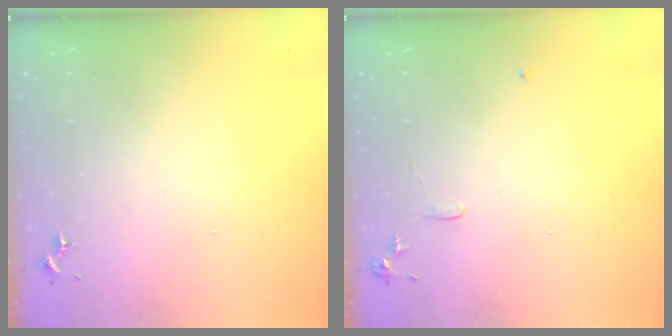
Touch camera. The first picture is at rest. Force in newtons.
{"total": 6.0, "press": 6.0, "slide": 0.7}